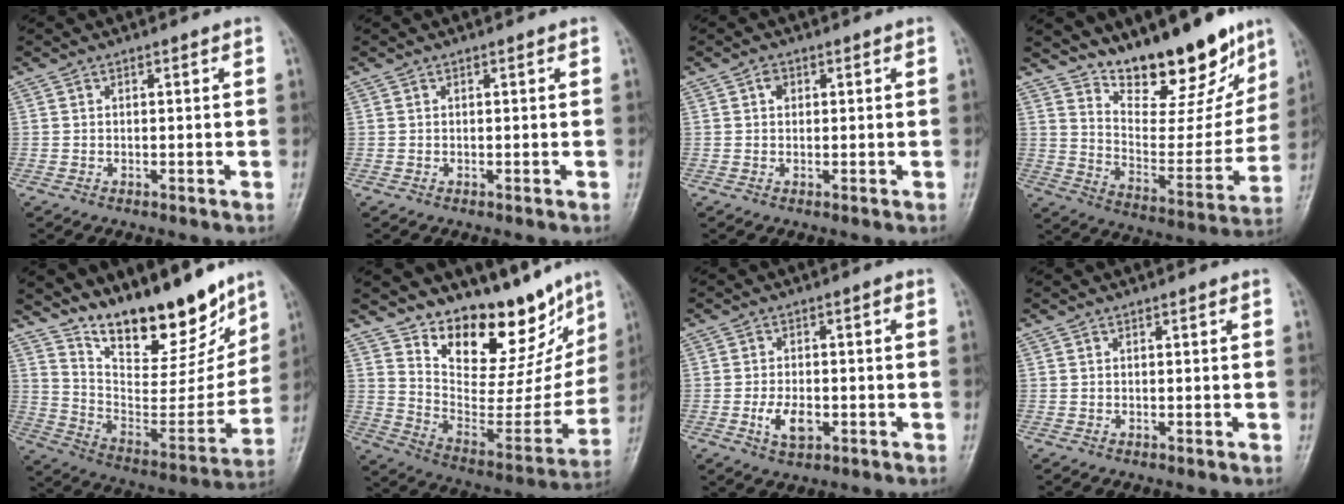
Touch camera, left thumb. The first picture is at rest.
{"total": 0.0}
{"total": 1.8, "force": [0.5, 1.5, 0.9], "torque": [-0.002, 0.002, 0.003]}
{"total": 19.8, "force": [14.9, 7.4, 10.7], "torque": [-0.100, -0.100, 0.240]}
{"total": 21.7, "force": [16.7, 7.6, 11.6], "torque": [-0.128, -0.100, 0.281]}
{"total": 20.5, "force": [16.6, 8.5, 8.4], "torque": [-0.060, -0.113, 0.256]}
{"total": 5.8, "force": [-1.8, 3.3, 4.4], "torque": [-0.074, 0.010, -0.030]}
{"total": 0.0}